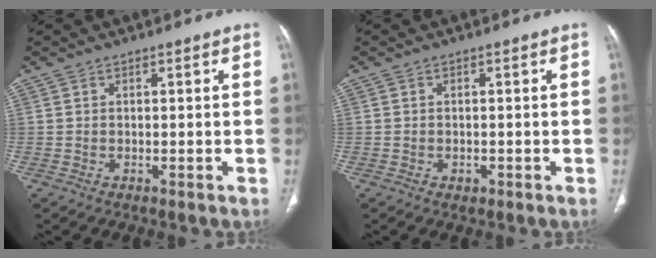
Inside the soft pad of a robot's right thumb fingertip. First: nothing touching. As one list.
[{"total": 1.1, "force": [-0.5, 0.8, 0.5], "torque": [-0.006, 0.001, -0.005]}]